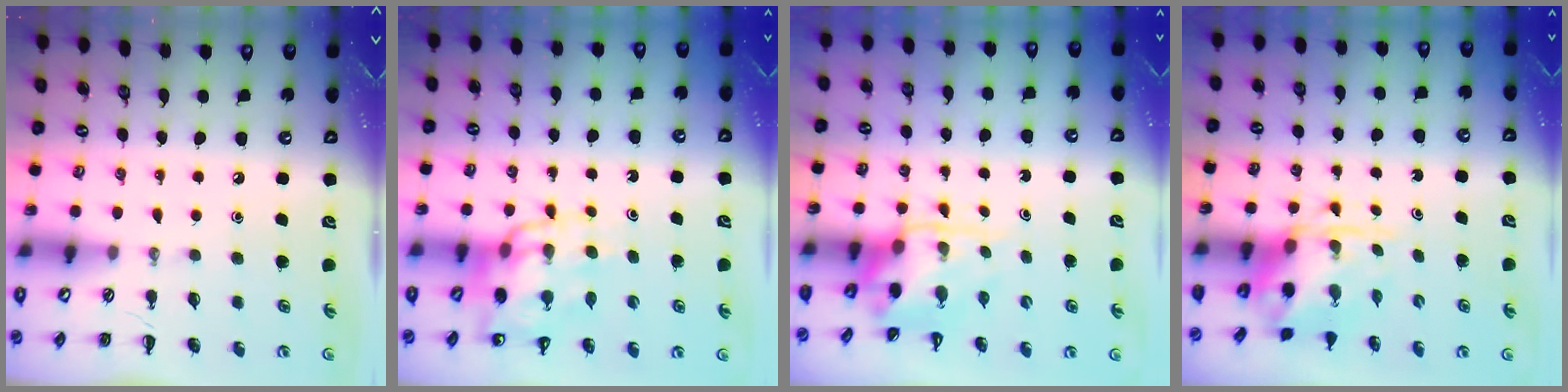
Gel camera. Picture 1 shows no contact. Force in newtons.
{"total": 13.9, "press": 13.4, "slide": 3.8}
{"total": 4.0, "press": 3.9, "slide": 0.8}
{"total": 3.9, "press": 3.8, "slide": 0.9}